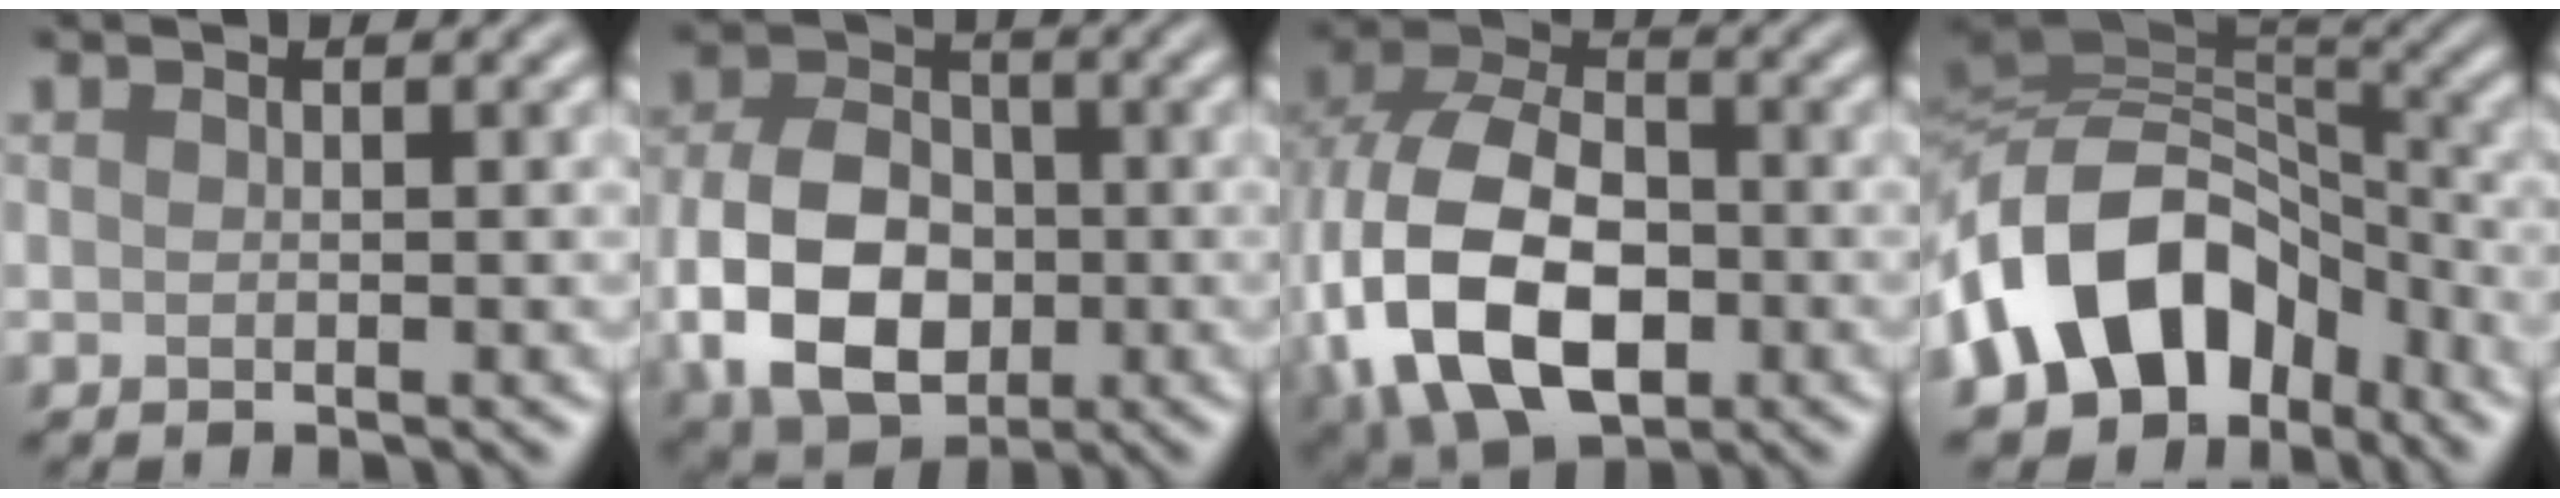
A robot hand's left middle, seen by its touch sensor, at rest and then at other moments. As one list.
[{"total": 9.3, "force": [-2.1, 6.6, 6.2], "torque": [-0.128, -0.008, -0.045]}, {"total": 15.4, "force": [-3.6, 10.2, 11.0], "torque": [-0.244, -0.026, -0.066]}, {"total": 13.3, "force": [-5.3, 9.3, 8.0], "torque": [-0.150, 0.018, -0.107]}]